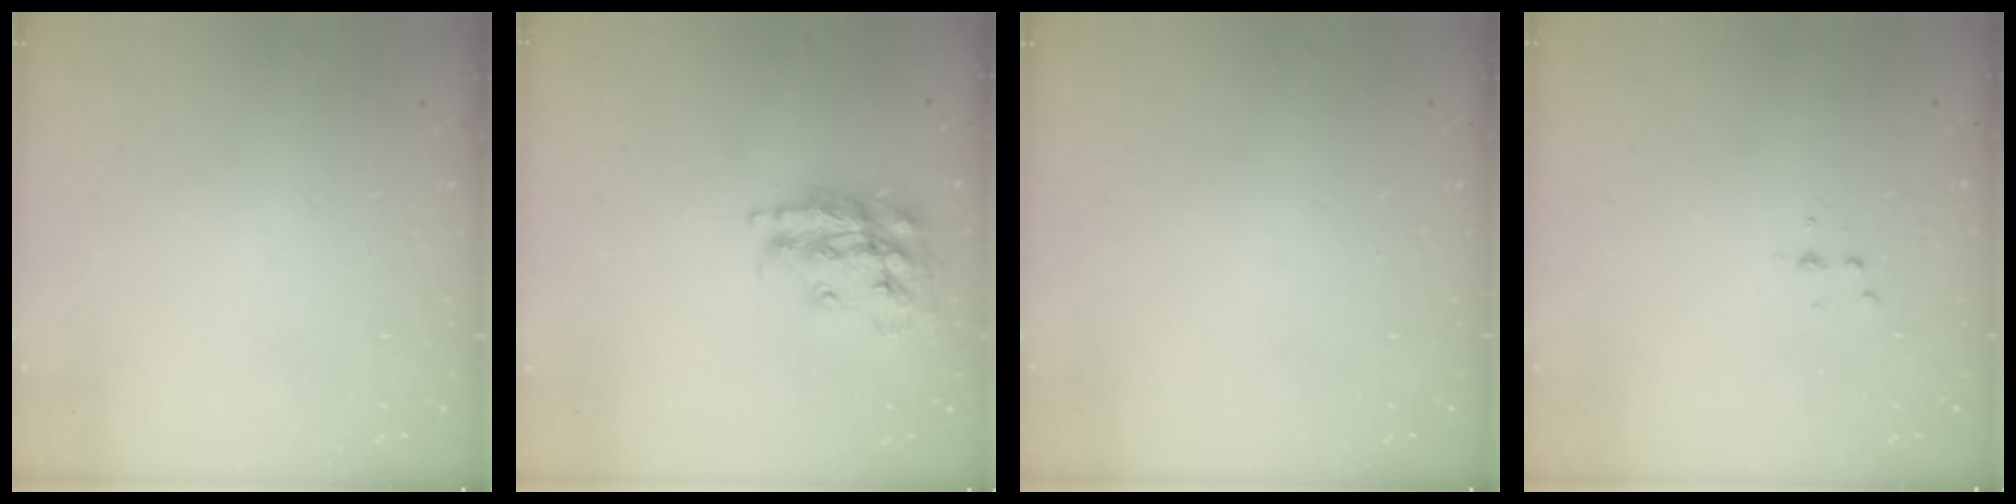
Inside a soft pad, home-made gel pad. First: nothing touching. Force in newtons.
{"total": 18.7, "press": 18.6, "slide": 1.6}
{"total": 0.0}
{"total": 3.5, "press": 3.5, "slide": 0.5}